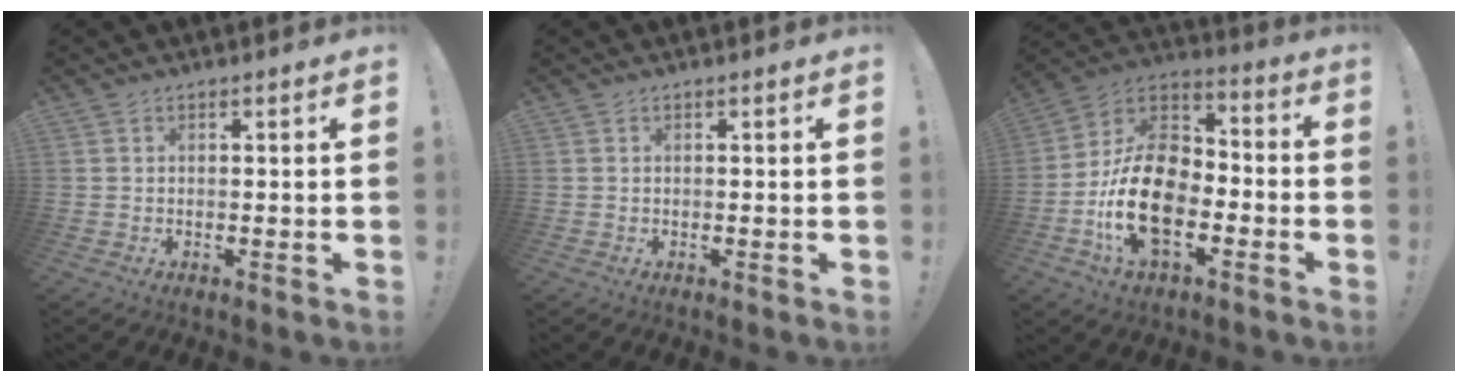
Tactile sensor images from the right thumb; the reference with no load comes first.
{"total": 0.0}
{"total": 20.9, "force": [-6.4, 13.1, 14.9], "torque": [-0.278, 0.036, -0.103]}